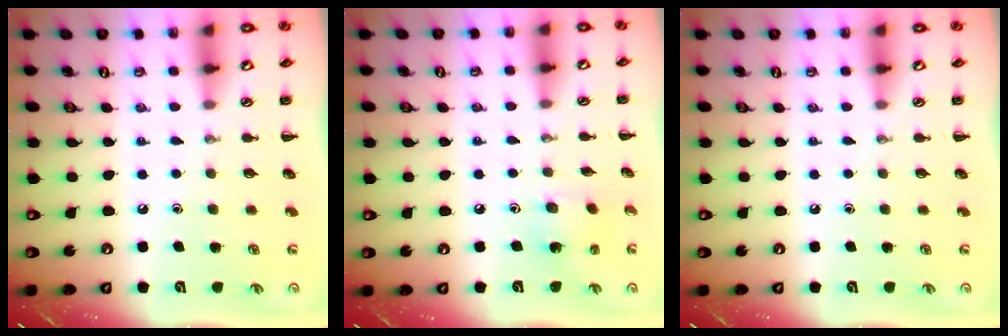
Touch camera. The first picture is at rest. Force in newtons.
{"total": 2.1, "press": 2.0, "slide": 0.5}
{"total": 0.0}